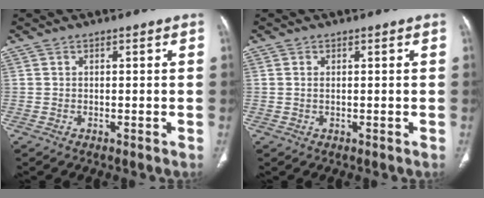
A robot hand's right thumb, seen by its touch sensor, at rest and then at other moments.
{"total": 0.8, "force": [0.2, 0.3, 0.7], "torque": [-0.019, 0.003, 0.007]}